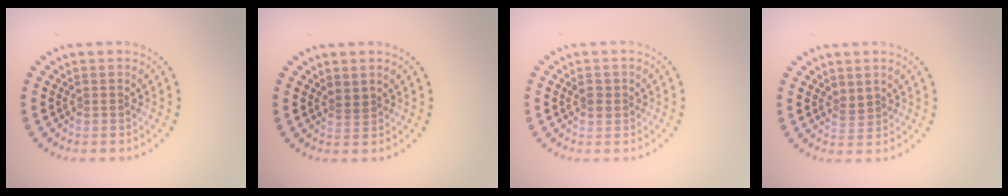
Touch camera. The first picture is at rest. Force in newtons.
{"total": 1.2, "press": 0.9, "slide": 0.8}
{"total": 1.5, "press": 1.4, "slide": 0.5}
{"total": 1.2, "press": 1.0, "slide": 0.6}